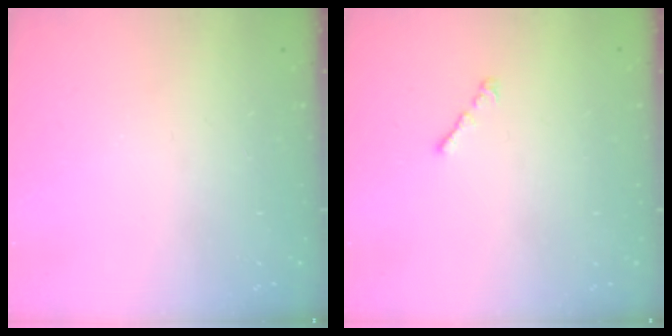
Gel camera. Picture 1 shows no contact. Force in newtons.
{"total": 1.0, "press": 0.9, "slide": 0.5}